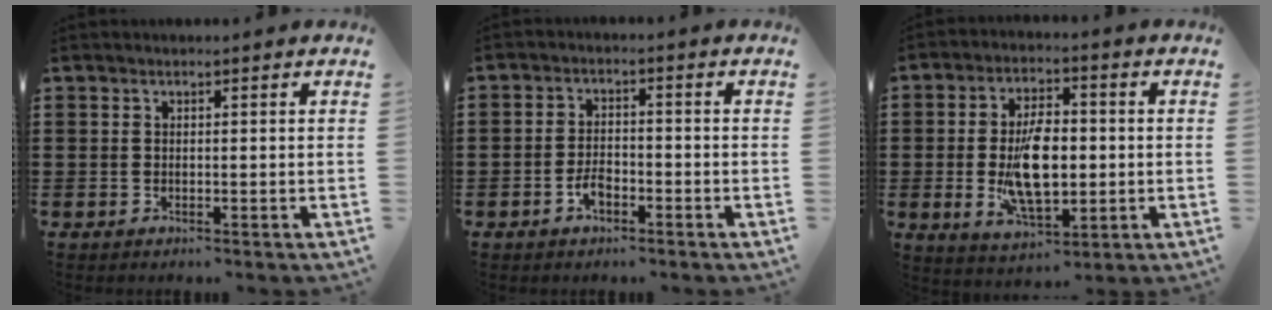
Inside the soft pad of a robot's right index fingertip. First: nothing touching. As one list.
[{"total": 3.1, "force": [-1.7, 1.6, 2.0], "torque": [-0.044, 0.001, -0.035]}, {"total": 10.4, "force": [-0.8, 5.2, 8.9], "torque": [-0.174, -0.005, -0.019]}]